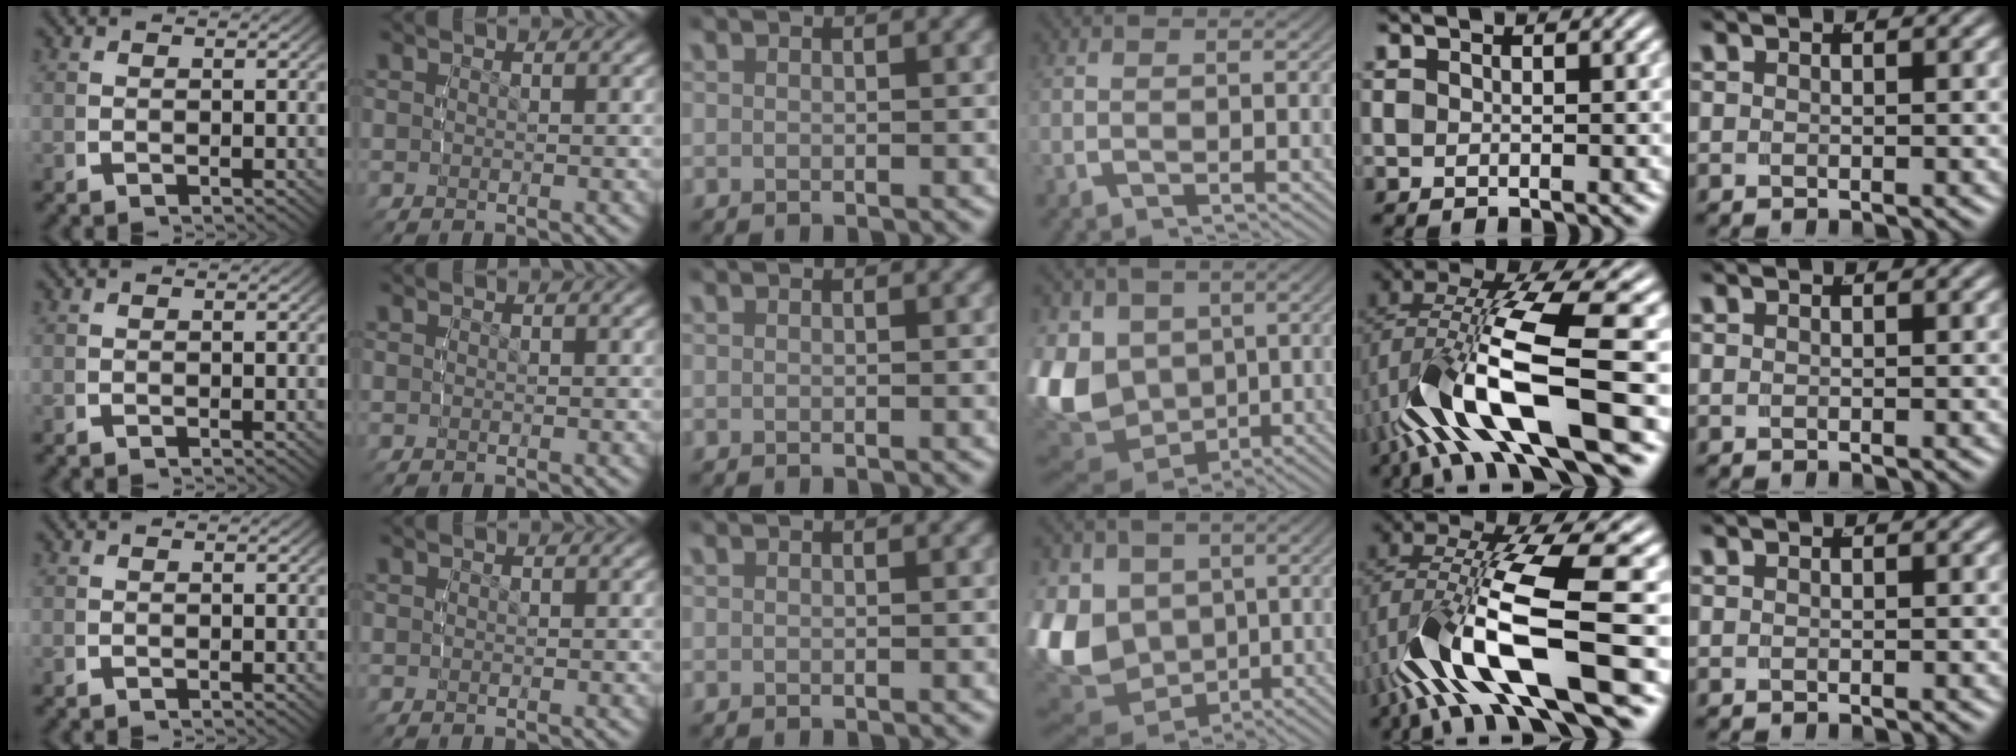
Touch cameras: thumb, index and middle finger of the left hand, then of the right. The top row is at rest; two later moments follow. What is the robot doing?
{"motion": "lift_and_place", "object": "pen"}